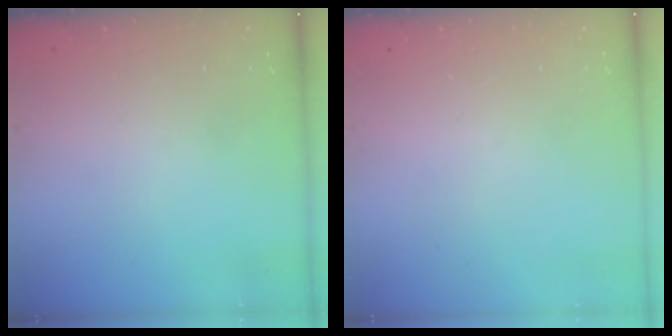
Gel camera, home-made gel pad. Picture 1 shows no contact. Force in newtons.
{"total": 0.0}